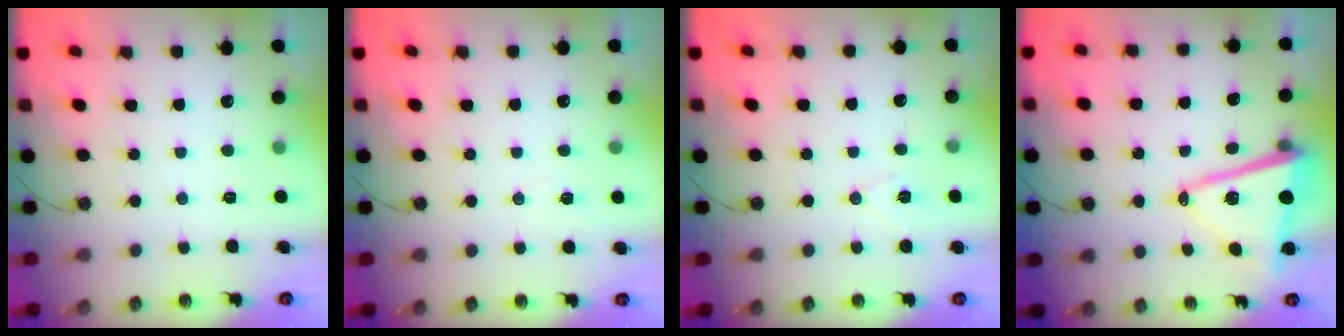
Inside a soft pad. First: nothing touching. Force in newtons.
{"total": 3.3, "press": 2.8, "slide": 1.7}
{"total": 7.0, "press": 5.4, "slide": 4.4}
{"total": 13.0, "press": 12.9, "slide": 1.8}